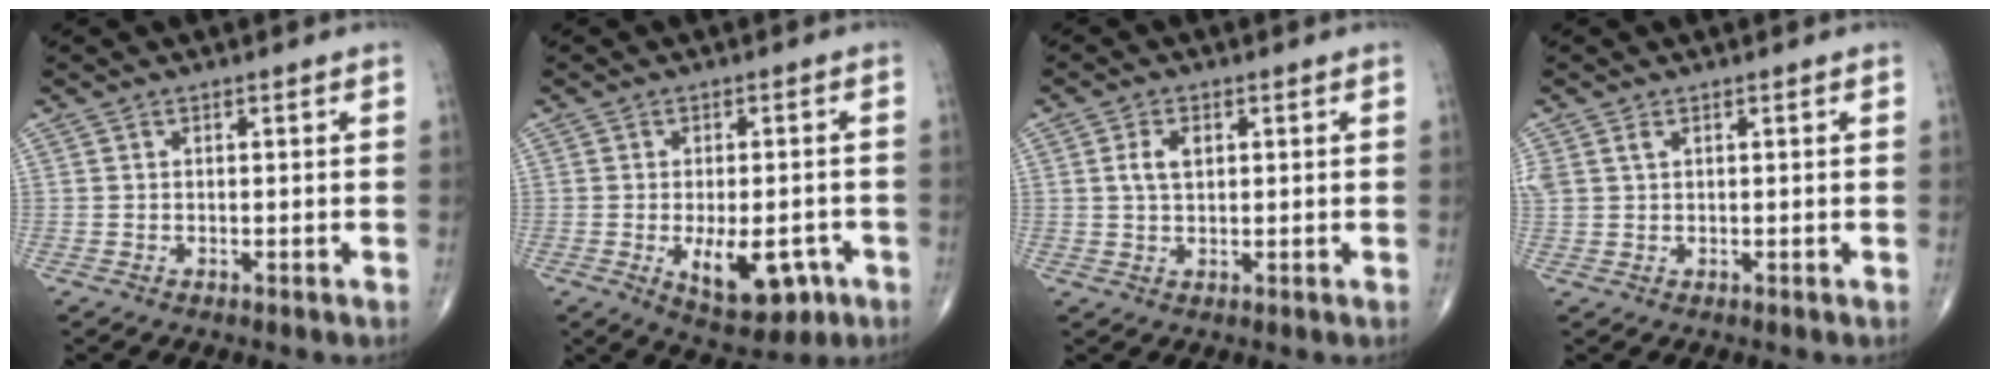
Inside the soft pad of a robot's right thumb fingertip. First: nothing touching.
{"total": 10.4, "force": [-3.4, 5.1, 8.4], "torque": [-0.102, 0.003, -0.036]}
{"total": 3.7, "force": [0.9, 2.2, 2.8], "torque": [-0.054, 0.002, 0.017]}
{"total": 2.5, "force": [1.0, 1.5, 1.7], "torque": [-0.054, 0.014, 0.029]}